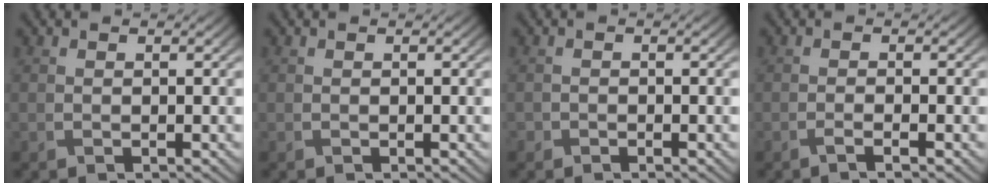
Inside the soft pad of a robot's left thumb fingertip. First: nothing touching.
{"total": 0.0}
{"total": 0.6, "force": [-0.5, 0.4, 0.1], "torque": [0.000, -0.001, -0.010]}
{"total": 1.5, "force": [-0.7, 0.2, 1.3], "torque": [-0.020, 0.001, -0.021]}